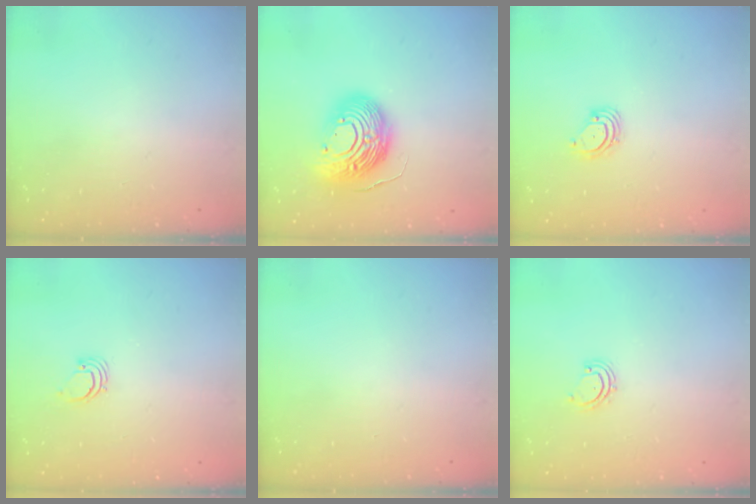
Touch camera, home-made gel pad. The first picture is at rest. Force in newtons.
{"total": 17.4, "press": 17.3, "slide": 1.8}
{"total": 3.4, "press": 3.4, "slide": 0.3}
{"total": 1.7, "press": 1.7, "slide": 0.1}
{"total": 0.0}
{"total": 2.6, "press": 2.6, "slide": 0.3}